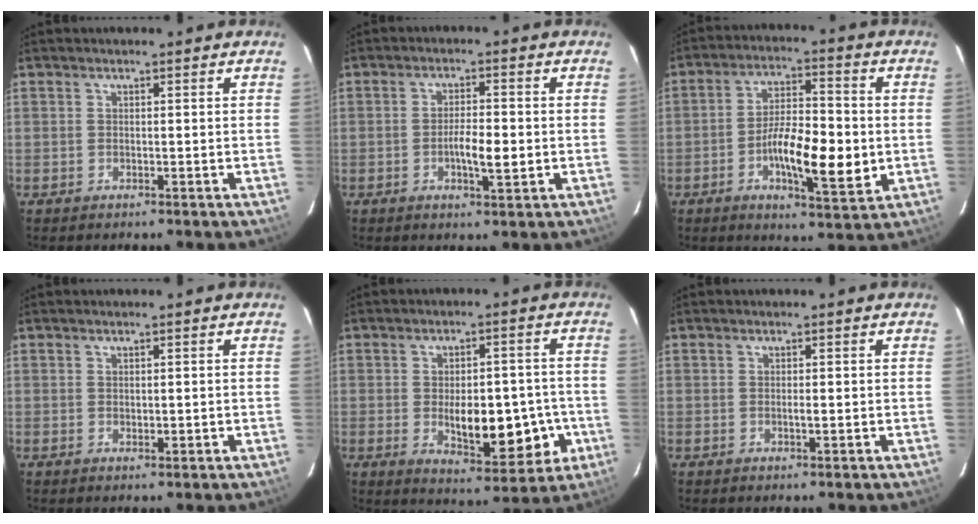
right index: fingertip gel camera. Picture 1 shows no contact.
{"total": 5.3, "force": [-0.9, 1.4, 5.0], "torque": [-0.091, 0.001, -0.014]}
{"total": 12.6, "force": [-2.5, 3.5, 11.8], "torque": [-0.204, 0.003, -0.040]}
{"total": 1.2, "force": [0.0, 0.8, 0.9], "torque": [-0.021, -0.002, 0.003]}
{"total": 13.3, "force": [-2.7, 6.0, 11.5], "torque": [-0.157, 0.010, -0.023]}
{"total": 1.1, "force": [-0.1, 0.4, 1.1], "torque": [-0.023, -0.001, -0.001]}